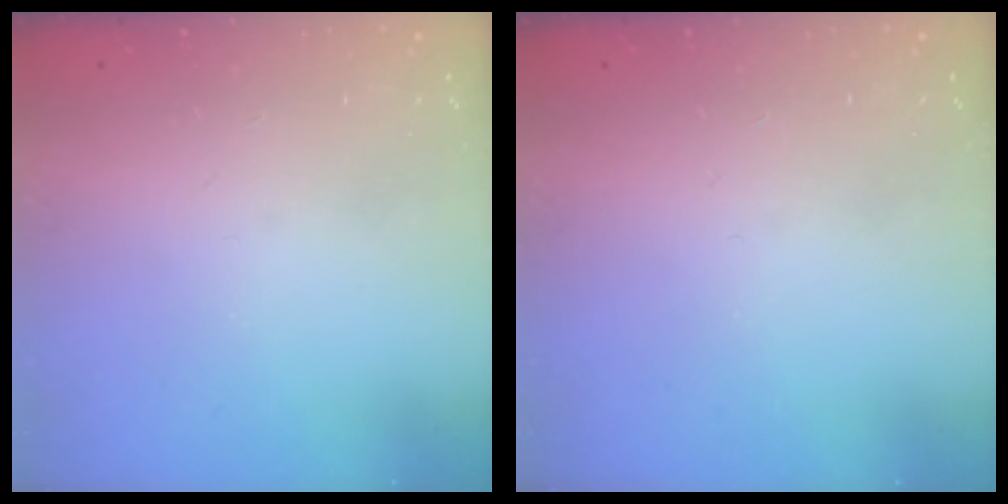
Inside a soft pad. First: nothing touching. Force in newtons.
{"total": 0.0}